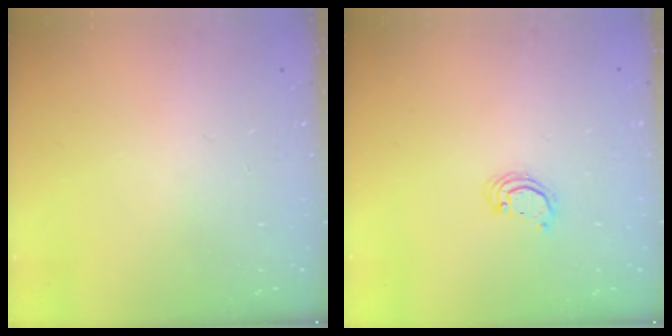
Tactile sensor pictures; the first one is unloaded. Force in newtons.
{"total": 2.2, "press": 2.2, "slide": 0.2}